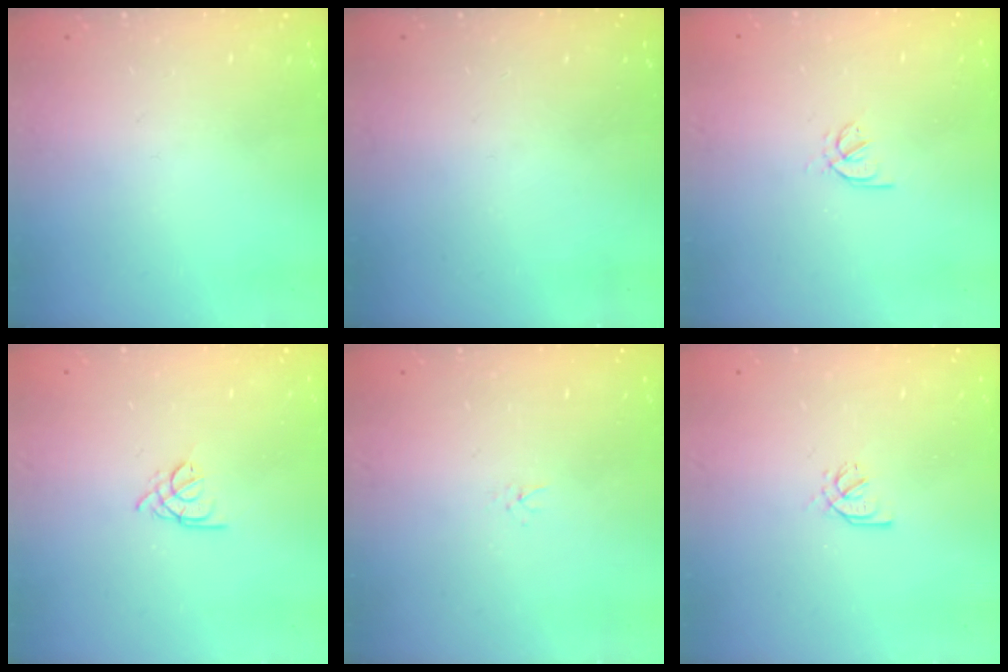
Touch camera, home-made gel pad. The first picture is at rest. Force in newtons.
{"total": 0.0}
{"total": 2.4, "press": 2.4, "slide": 0.5}
{"total": 2.7, "press": 2.6, "slide": 0.5}
{"total": 1.6, "press": 1.6, "slide": 0.2}
{"total": 1.7, "press": 1.6, "slide": 0.5}